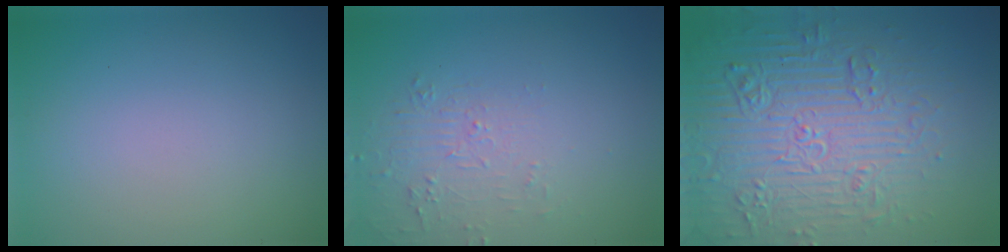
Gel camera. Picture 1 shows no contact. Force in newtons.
{"total": 1.7, "press": 0.5, "slide": 1.7}
{"total": 7.9, "press": 7.6, "slide": 2.0}